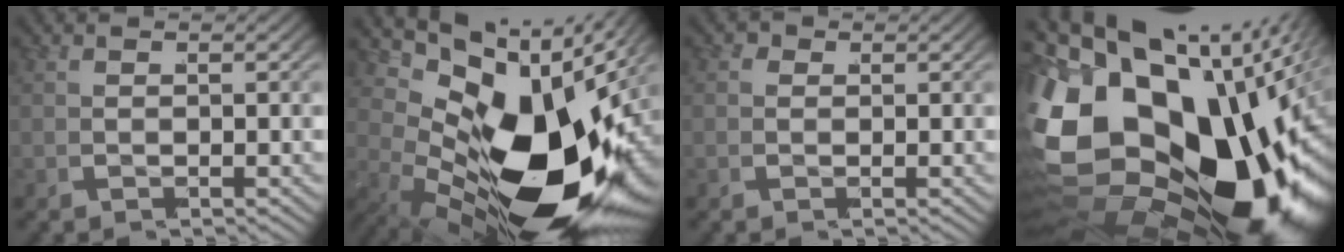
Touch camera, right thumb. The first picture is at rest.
{"total": 22.0, "force": [-1.4, 12.8, 17.8], "torque": [-0.277, -0.034, -0.009]}
{"total": 0.8, "force": [-0.1, 0.8, -0.2], "torque": [0.000, -0.003, -0.004]}
{"total": 31.7, "force": [-4.4, 22.6, 21.9], "torque": [-0.423, -0.066, -0.052]}